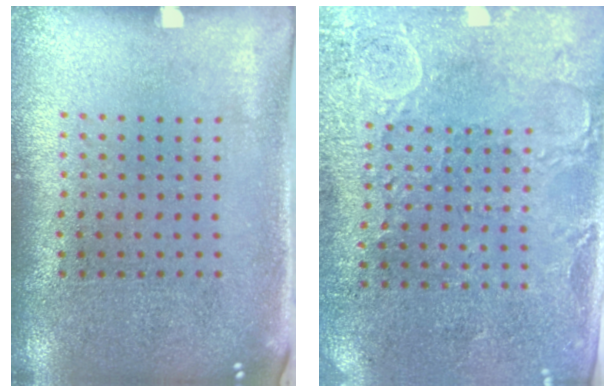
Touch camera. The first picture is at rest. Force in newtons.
{"total": 2.7, "press": 2.5, "slide": 0.9}